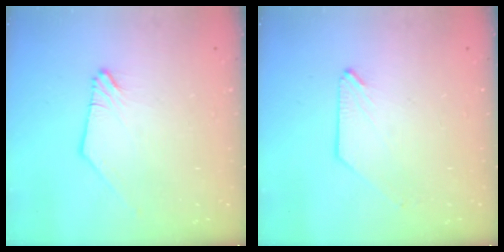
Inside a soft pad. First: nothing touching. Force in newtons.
{"total": 0.7, "press": 0.7, "slide": 0.1}